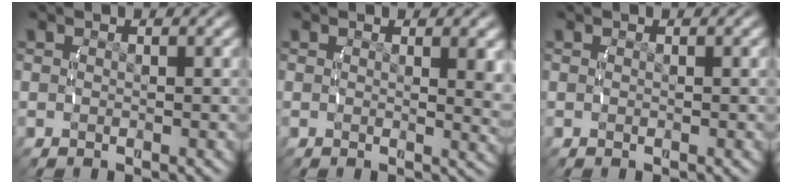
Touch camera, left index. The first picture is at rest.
{"total": 2.0, "force": [0.8, 0.2, 1.8], "torque": [-0.023, -0.012, 0.014]}
{"total": 0.0}